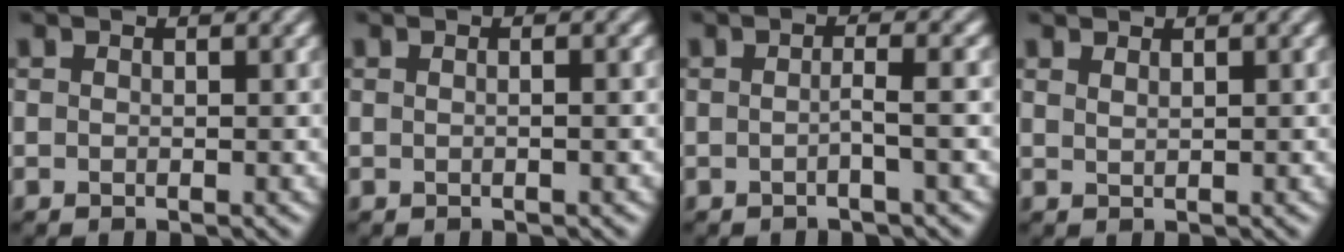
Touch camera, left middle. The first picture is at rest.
{"total": 1.6, "force": [-0.3, 0.8, 1.3], "torque": [0.000, 0.004, -0.021]}
{"total": 2.0, "force": [-0.9, 0.3, 1.7], "torque": [-0.022, 0.005, -0.019]}
{"total": 0.8, "force": [0.5, 0.4, 0.5], "torque": [0.004, 0.001, 0.004]}